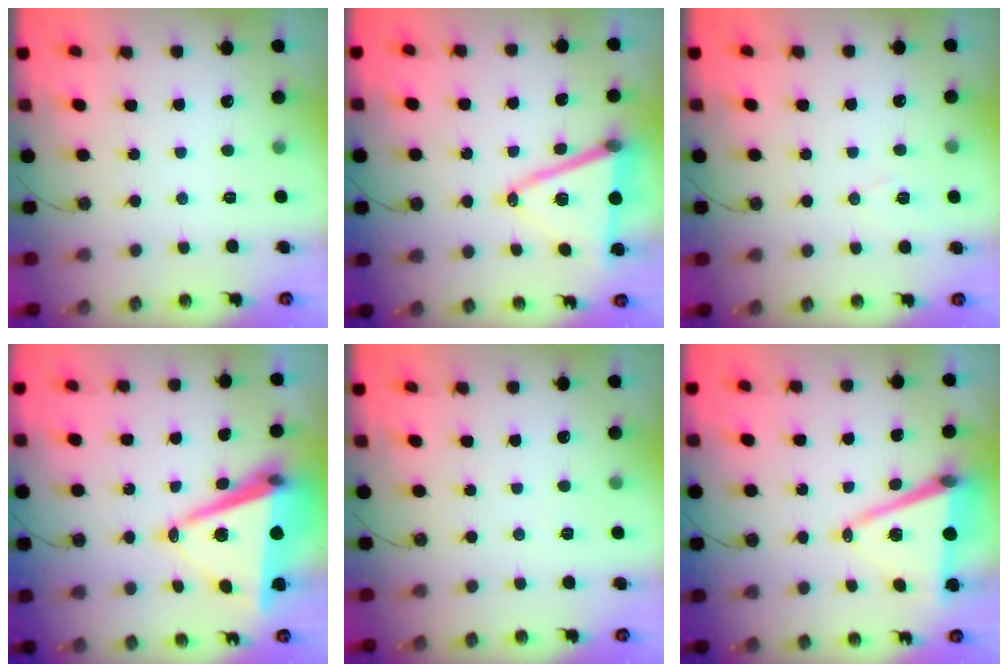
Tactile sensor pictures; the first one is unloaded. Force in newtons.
{"total": 14.0, "press": 13.4, "slide": 3.9}
{"total": 7.9, "press": 6.5, "slide": 4.4}
{"total": 12.4, "press": 11.7, "slide": 4.0}
{"total": 4.3, "press": 0.8, "slide": 4.3}
{"total": 10.9, "press": 10.2, "slide": 4.0}